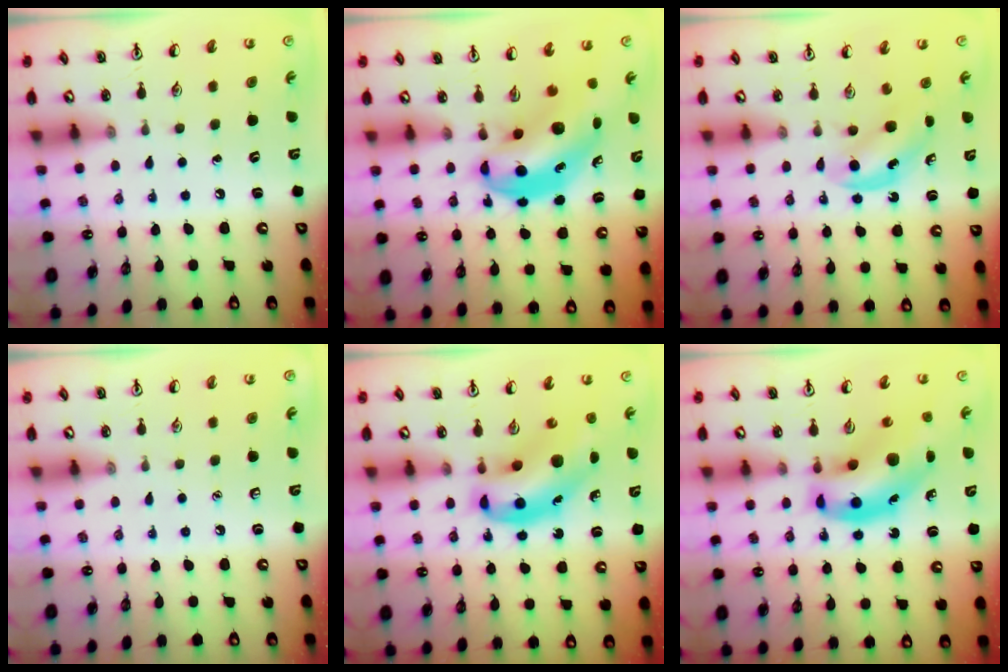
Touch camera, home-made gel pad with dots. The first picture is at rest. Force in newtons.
{"total": 6.8, "press": 6.6, "slide": 1.9}
{"total": 4.8, "press": 4.7, "slide": 0.8}
{"total": 0.0}
{"total": 10.7, "press": 10.2, "slide": 3.1}
{"total": 12.6, "press": 12.1, "slide": 3.6}